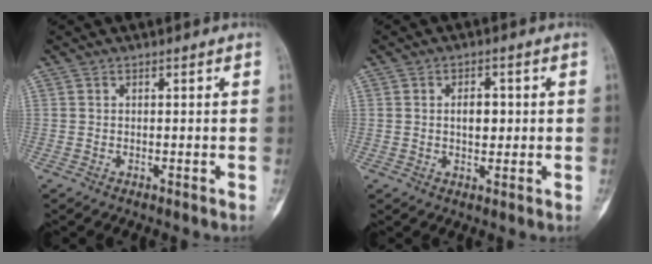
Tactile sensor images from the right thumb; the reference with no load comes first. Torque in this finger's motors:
{"motor_torque": [0.83, 0.63, 0.31, -0.39, 0.16]}